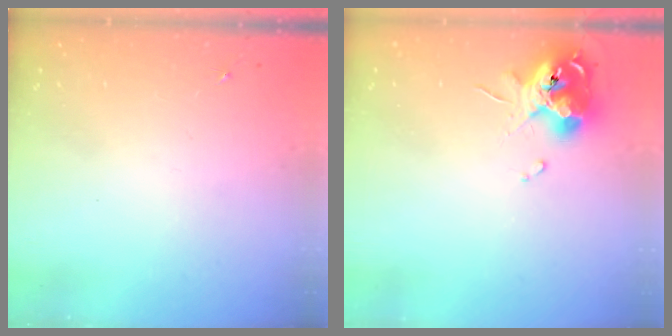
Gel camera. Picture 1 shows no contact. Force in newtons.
{"total": 12.4, "press": 12.2, "slide": 1.6}